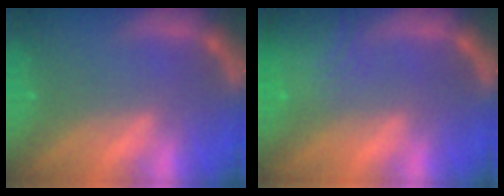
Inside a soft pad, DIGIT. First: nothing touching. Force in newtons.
{"total": 7.4}